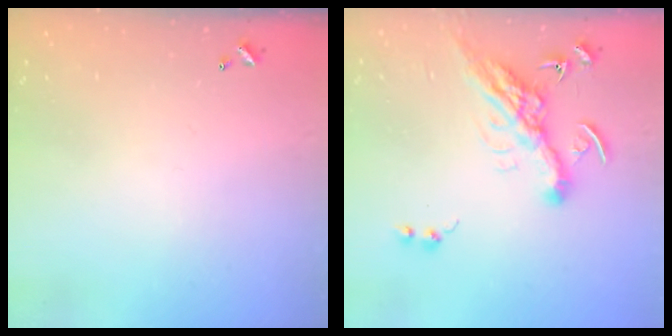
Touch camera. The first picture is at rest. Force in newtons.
{"total": 12.8, "press": 12.6, "slide": 2.1}